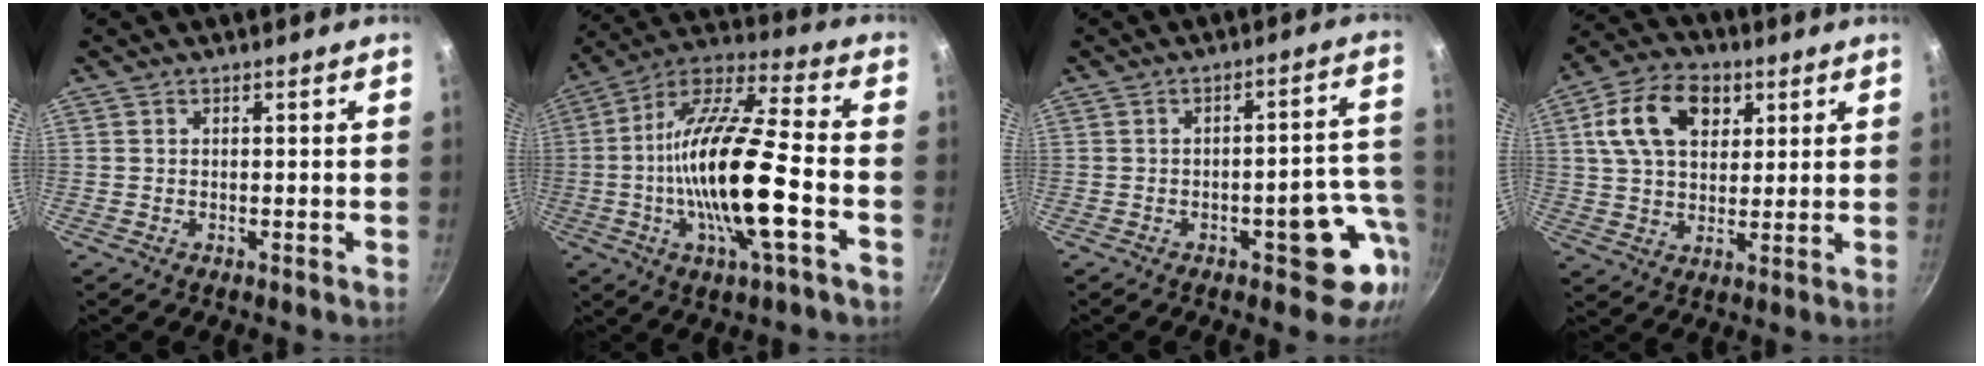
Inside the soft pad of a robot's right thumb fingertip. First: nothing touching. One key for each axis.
{"total": 20.8, "fx": -4.5, "fy": 5.2, "fz": 19.6, "tx": -0.365, "ty": 0.025, "tz": -0.097}
{"total": 11.2, "fx": -3.8, "fy": 4.9, "fz": 9.3, "tx": -0.053, "ty": 0.032, "tz": -0.043}
{"total": 13.8, "fx": 4.9, "fy": 9.2, "fz": 9.0, "tx": -0.141, "ty": 0.004, "tz": 0.073}